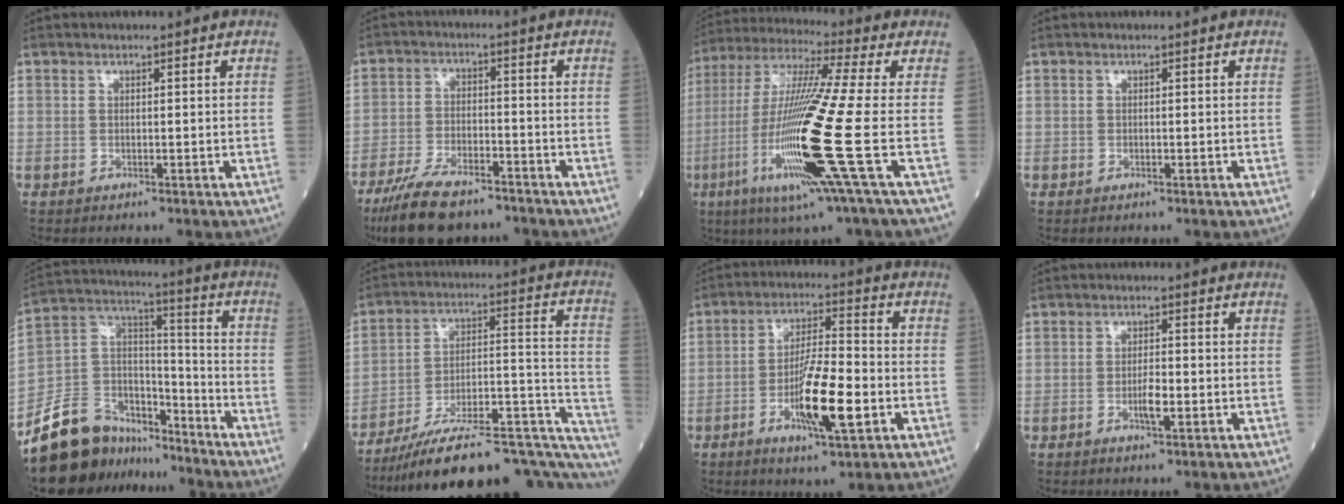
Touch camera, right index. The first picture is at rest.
{"total": 11.7, "force": [-9.1, 3.6, 6.3], "torque": [-0.119, -0.021, -0.159]}
{"total": 19.9, "force": [-5.4, -1.0, 19.1], "torque": [-0.408, -0.030, -0.117]}
{"total": 0.0}
{"total": 15.5, "force": [-13.1, 7.4, 3.5], "torque": [-0.067, 0.072, -0.234]}
{"total": 27.0, "force": [-20.3, 5.5, 16.9], "torque": [-0.182, 0.030, -0.295]}
{"total": 11.2, "force": [-3.5, 1.5, 10.5], "torque": [-0.190, -0.007, -0.062]}
{"total": 2.9, "force": [-1.0, 0.6, 2.7], "torque": [-0.050, 0.001, -0.015]}